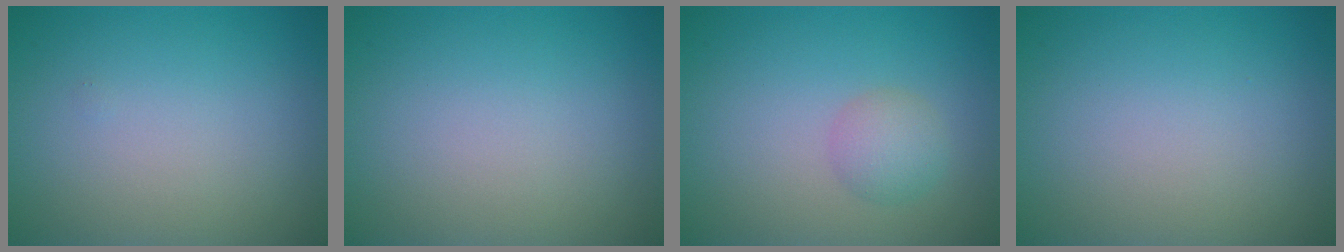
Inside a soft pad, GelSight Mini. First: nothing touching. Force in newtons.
{"total": 0.0}
{"total": 2.1, "press": 2.1, "slide": 0.1}
{"total": 0.0}